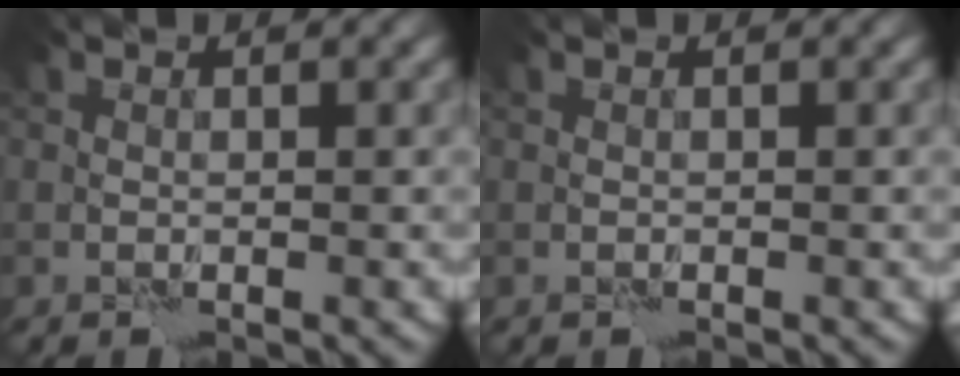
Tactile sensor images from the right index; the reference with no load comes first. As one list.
[{"total": 0.0}]